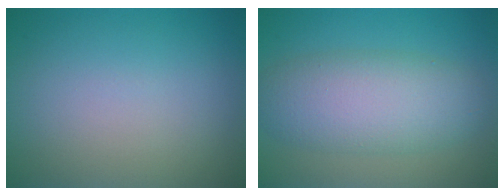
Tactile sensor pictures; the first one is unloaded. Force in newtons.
{"total": 6.4, "press": 6.4, "slide": 0.1}